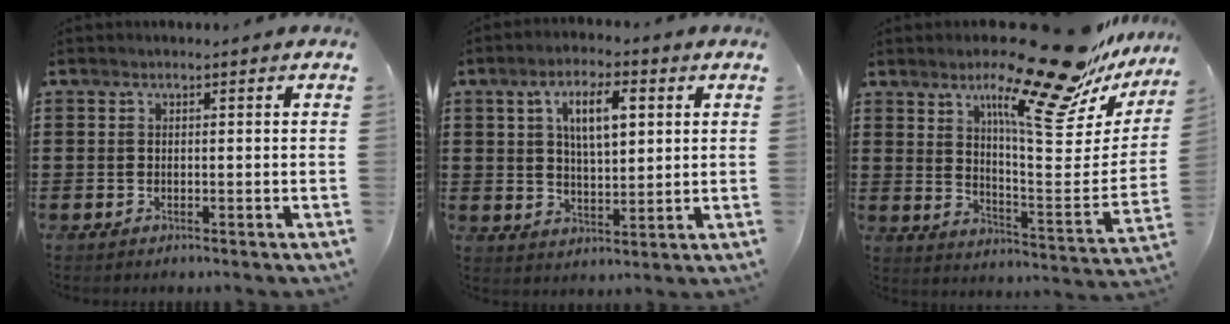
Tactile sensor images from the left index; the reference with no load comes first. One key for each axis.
{"total": 7.2, "fx": 2.6, "fy": 3.0, "fz": 6.0, "tx": -0.109, "ty": 0.005, "tz": 0.041}
{"total": 17.4, "fx": 13.5, "fy": 3.1, "fz": 10.6, "tx": -0.179, "ty": -0.083, "tz": 0.215}